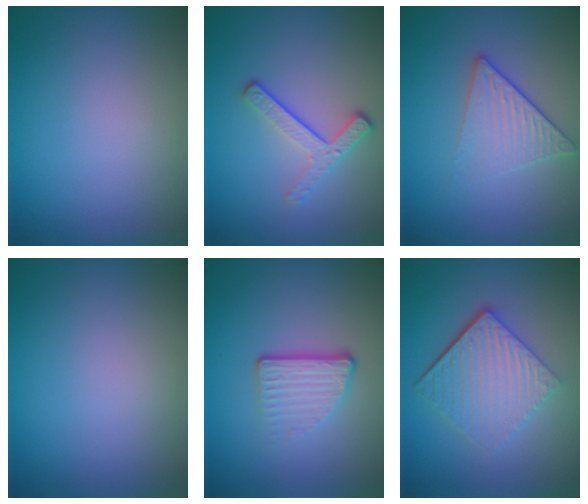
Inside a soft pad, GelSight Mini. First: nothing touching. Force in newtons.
{"total": 3.3, "press": 2.3, "slide": 2.3}
{"total": 3.3, "press": 2.8, "slide": 1.8}
{"total": 0.0}
{"total": 3.4, "press": 2.2, "slide": 2.7}
{"total": 5.7, "press": 4.0, "slide": 4.0}